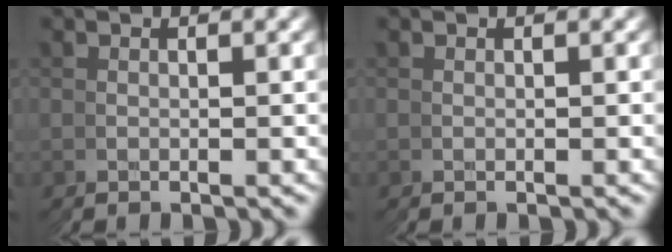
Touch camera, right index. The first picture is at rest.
{"total": 0.0}